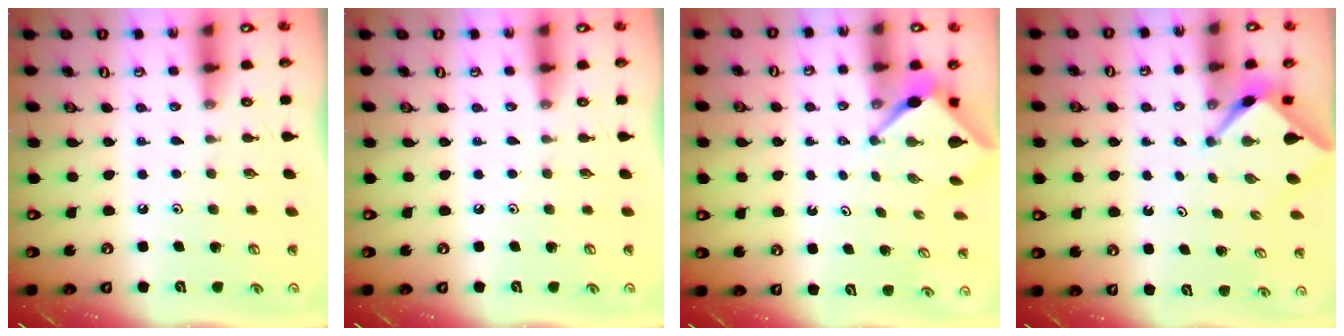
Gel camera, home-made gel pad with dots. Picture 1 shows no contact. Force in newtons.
{"total": 0.0}
{"total": 3.0, "press": 3.0, "slide": 0.2}
{"total": 2.7, "press": 2.6, "slide": 0.2}